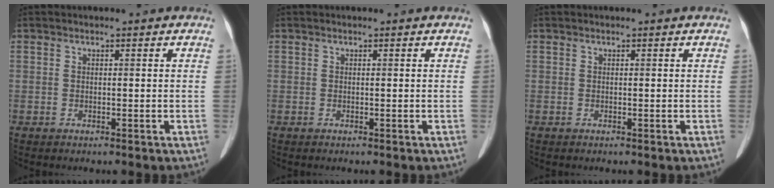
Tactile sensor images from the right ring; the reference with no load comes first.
{"total": 0.0}
{"total": 0.0}